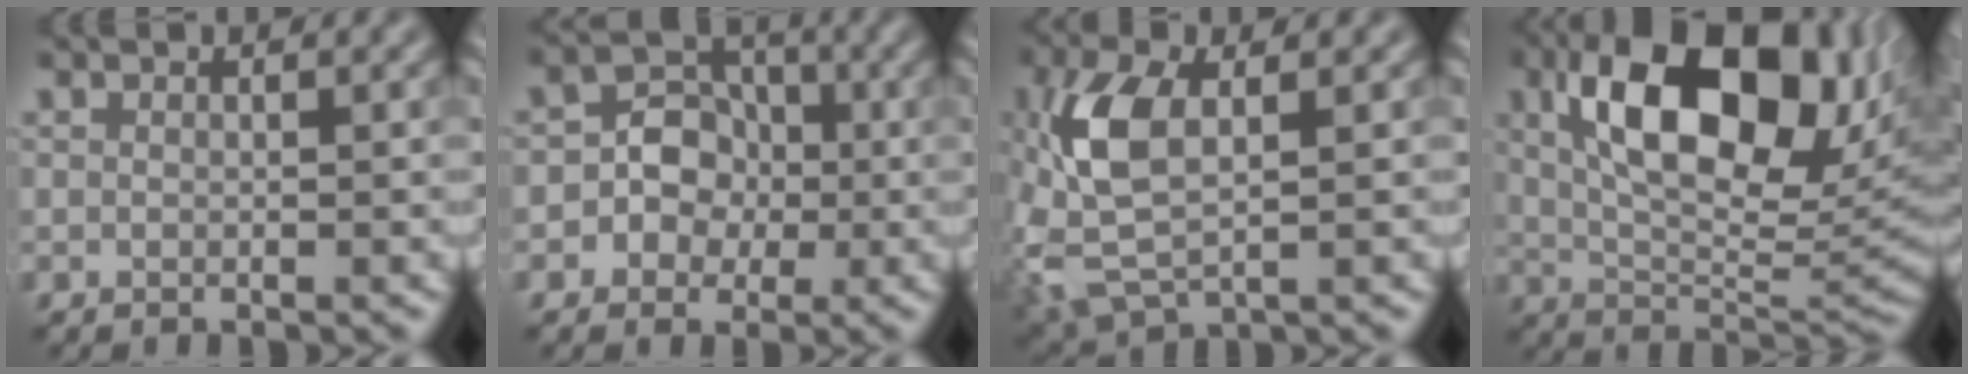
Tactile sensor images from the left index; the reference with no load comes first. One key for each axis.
{"total": 3.9, "fx": -0.6, "fy": 3.5, "fz": 1.7, "tx": 0.001, "ty": 0.002, "tz": -0.027}
{"total": 7.1, "fx": 0.2, "fy": 3.8, "fz": 6.0, "tx": -0.149, "ty": 0.004, "tz": 0.003}
{"total": 14.2, "fx": 4.3, "fy": 6.9, "fz": 11.7, "tx": -0.173, "ty": 0.008, "tz": 0.071}